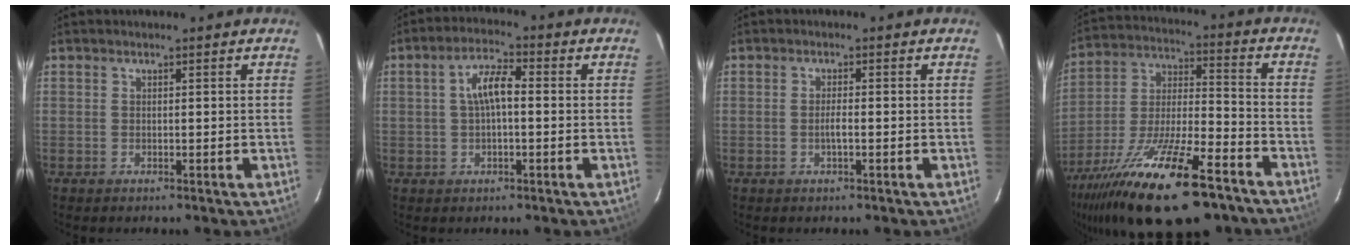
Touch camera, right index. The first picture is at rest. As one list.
[{"total": 5.5, "force": [0.1, 2.2, 5.0], "torque": [-0.098, 0.016, 0.003]}, {"total": 1.7, "force": [-0.5, 0.2, 1.6], "torque": [-0.030, 0.001, -0.010]}, {"total": 25.7, "force": [-17.2, 7.7, 17.5], "torque": [-0.329, -0.038, -0.280]}]